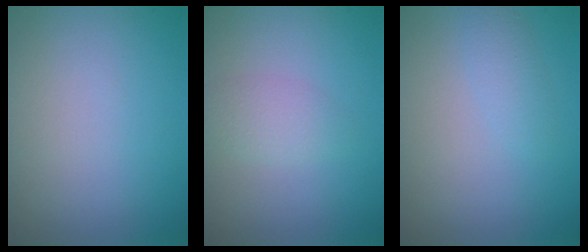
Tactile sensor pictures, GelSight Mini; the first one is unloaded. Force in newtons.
{"total": 1.8, "press": 1.8, "slide": 0.1}
{"total": 1.3, "press": 1.3, "slide": 0.1}